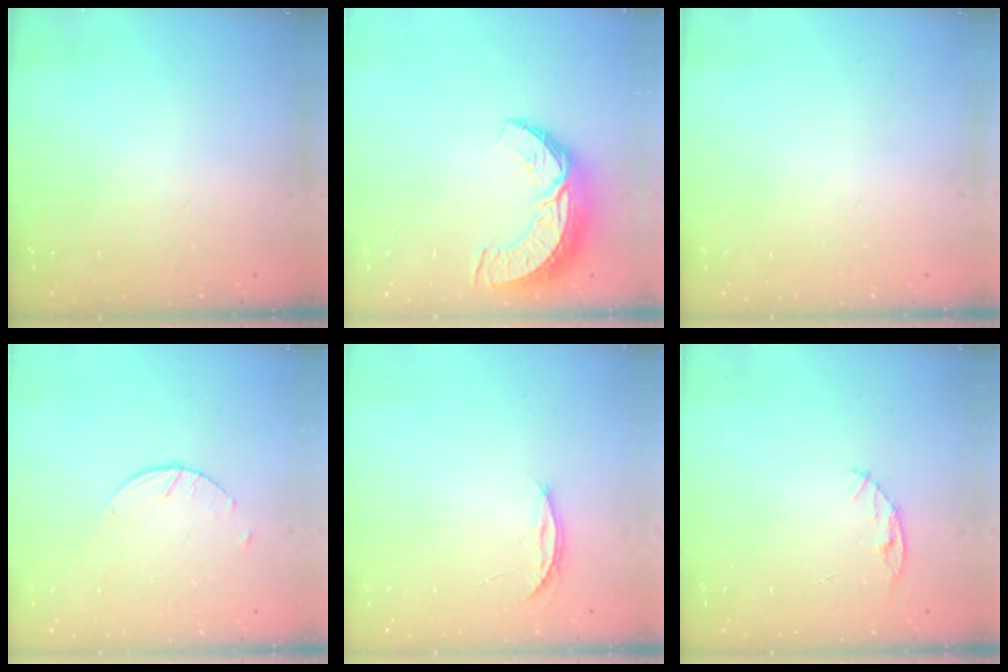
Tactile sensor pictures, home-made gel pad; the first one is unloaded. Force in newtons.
{"total": 9.7, "press": 9.7, "slide": 0.7}
{"total": 0.0}
{"total": 2.0, "press": 2.0, "slide": 0.3}
{"total": 4.0, "press": 3.9, "slide": 0.5}
{"total": 4.8, "press": 4.8, "slide": 0.5}